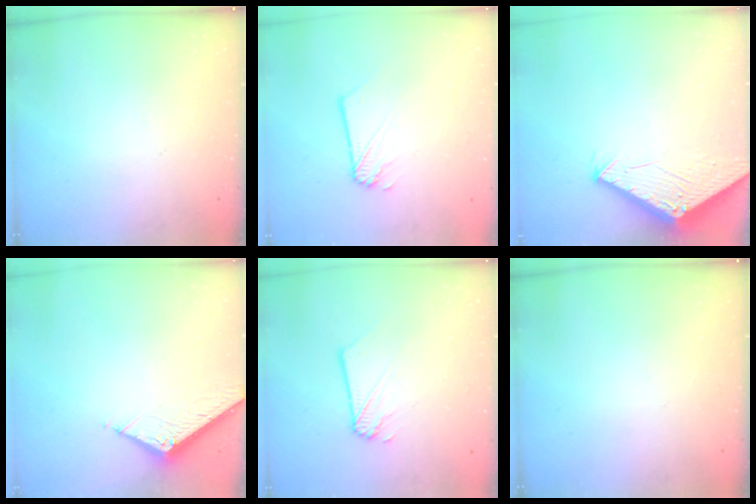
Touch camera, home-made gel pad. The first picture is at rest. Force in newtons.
{"total": 2.1, "press": 2.1, "slide": 0.2}
{"total": 2.9, "press": 2.9, "slide": 0.1}
{"total": 5.4, "press": 5.4, "slide": 0.7}
{"total": 2.1, "press": 2.1, "slide": 0.2}
{"total": 0.0}